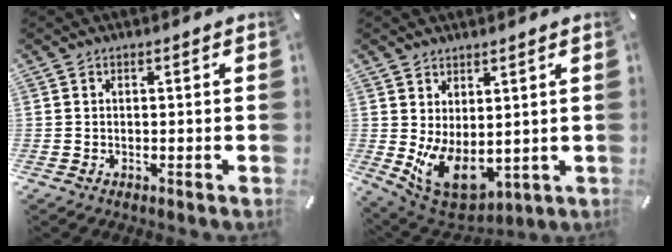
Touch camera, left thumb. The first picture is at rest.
{"total": 8.7, "force": [0.0, 6.5, 5.8], "torque": [-0.098, -0.026, 0.008]}